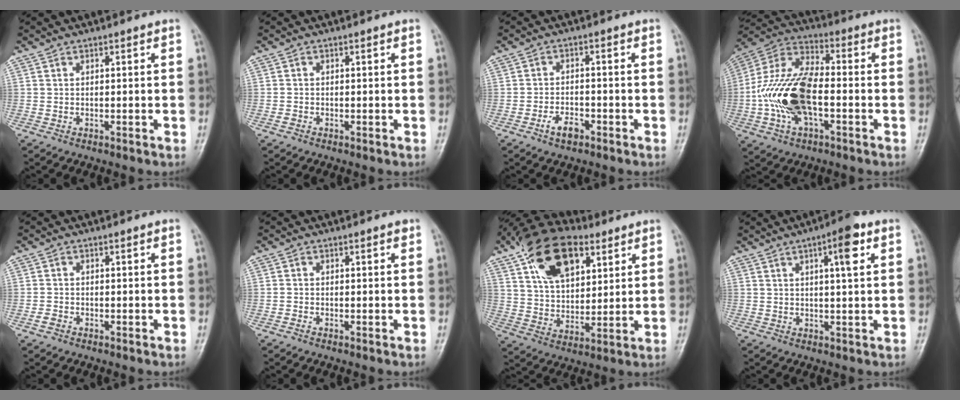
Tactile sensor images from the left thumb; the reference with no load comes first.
{"total": 0.8, "force": [-0.4, 0.6, 0.4], "torque": [-0.010, 0.003, -0.009]}
{"total": 3.7, "force": [-2.2, 2.0, 2.2], "torque": [-0.034, 0.015, -0.039]}
{"total": 17.6, "force": [-3.0, 9.4, 14.5], "torque": [-0.282, 0.030, -0.057]}
{"total": 1.5, "force": [-0.9, 1.0, 0.7], "torque": [-0.015, 0.004, -0.019]}
{"total": 0.9, "force": [0.0, 0.5, 0.7], "torque": [-0.007, 0.008, -0.001]}
{"total": 17.3, "force": [8.5, 9.7, 11.5], "torque": [-0.167, -0.017, 0.149]}
{"total": 6.5, "force": [2.6, 1.5, 5.8], "torque": [-0.081, 0.000, 0.034]}